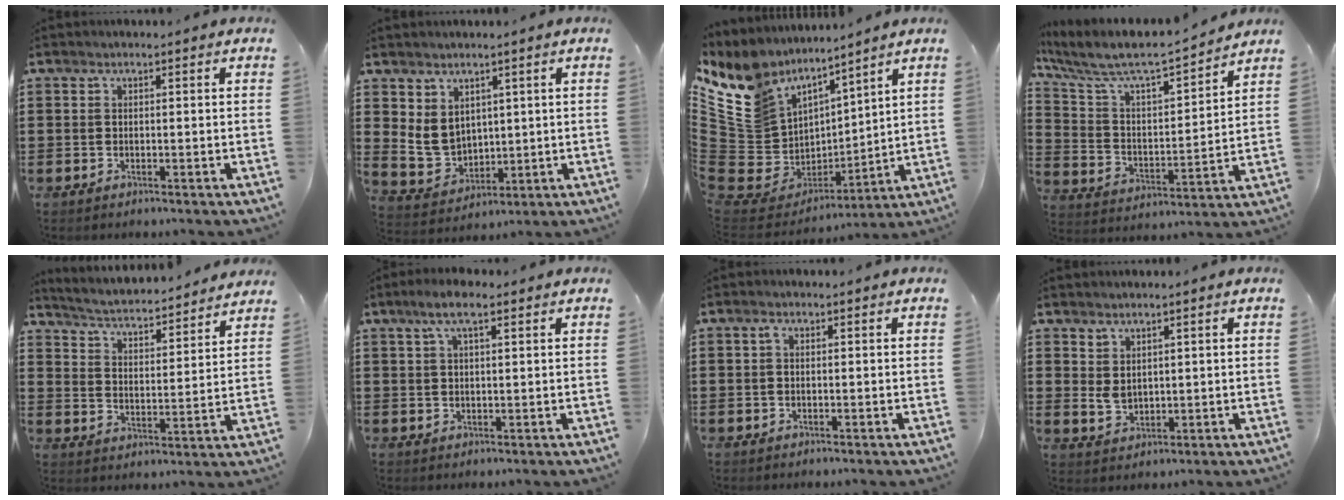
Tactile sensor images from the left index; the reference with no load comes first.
{"total": 5.9, "force": [2.0, 4.8, 2.7], "torque": [-0.073, -0.002, 0.038]}
{"total": 11.6, "force": [6.9, 8.8, 3.0], "torque": [-0.129, -0.061, 0.133]}
{"total": 6.5, "force": [5.7, 1.1, 3.0], "torque": [-0.087, -0.044, 0.088]}
{"total": 3.4, "force": [3.3, -0.3, 0.7], "torque": [-0.034, -0.035, 0.047]}
{"total": 4.9, "force": [2.5, 1.3, 4.0], "torque": [-0.083, 0.008, 0.043]}
{"total": 1.0, "force": [0.0, 0.4, 0.9], "torque": [-0.020, 0.002, 0.000]}
{"total": 2.8, "force": [1.4, 1.8, 1.6], "torque": [-0.034, 0.003, 0.028]}